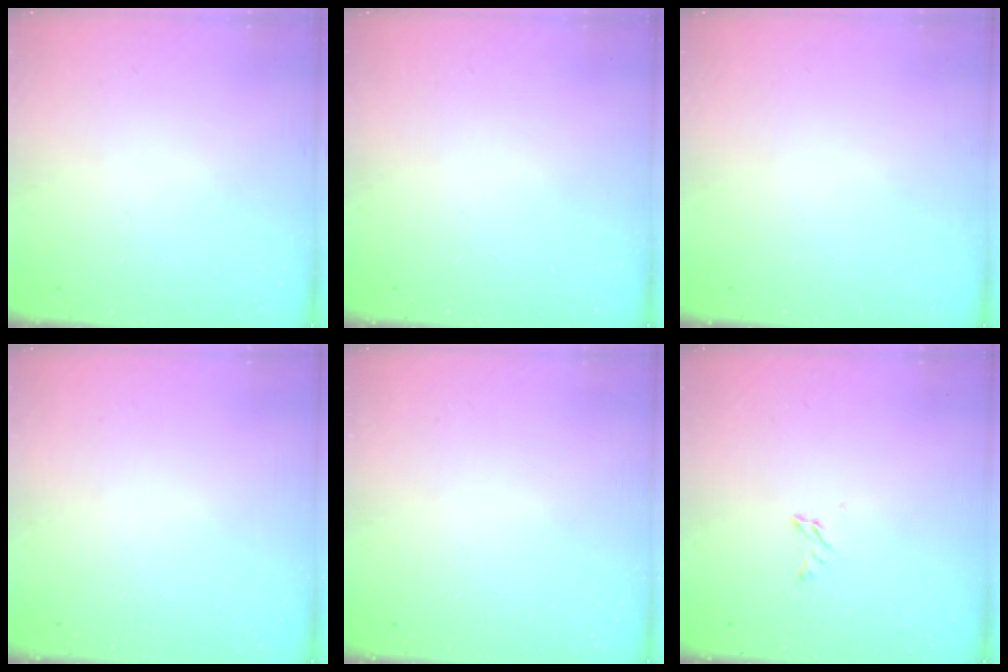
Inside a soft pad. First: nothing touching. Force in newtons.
{"total": 0.0}
{"total": 0.0}
{"total": 0.0}
{"total": 0.0}
{"total": 1.7, "press": 1.7, "slide": 0.3}